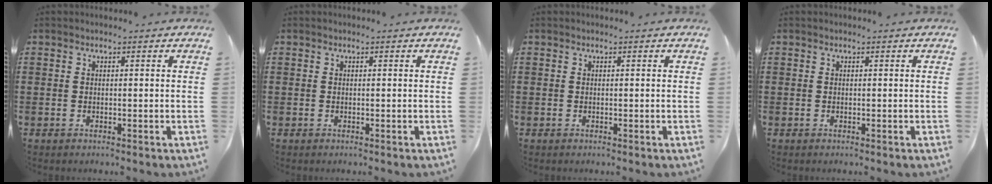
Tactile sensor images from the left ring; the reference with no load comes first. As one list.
[{"total": 0.0}, {"total": 0.0}, {"total": 0.0}]